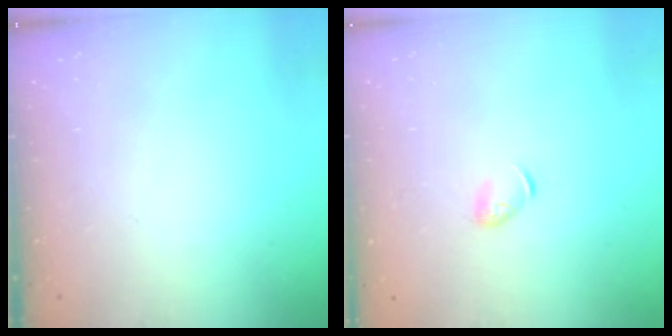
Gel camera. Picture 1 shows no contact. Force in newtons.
{"total": 5.0, "press": 4.9, "slide": 1.1}